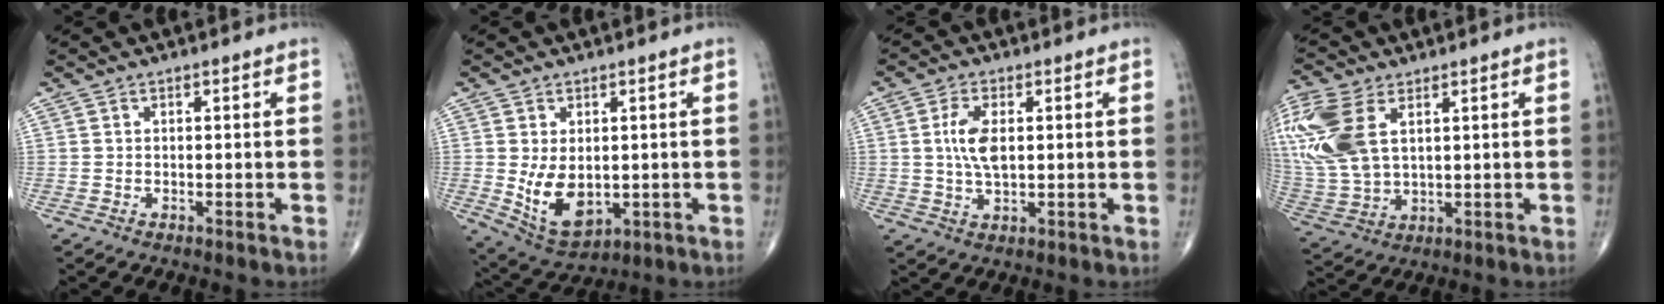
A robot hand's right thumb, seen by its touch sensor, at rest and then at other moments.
{"total": 9.4, "force": [-0.6, 6.0, 7.3], "torque": [-0.107, -0.016, 0.011]}
{"total": 6.4, "force": [0.9, 3.1, 5.5], "torque": [-0.113, -0.001, 0.017]}
{"total": 17.6, "force": [5.9, 10.3, 13.1], "torque": [-0.328, -0.008, 0.120]}